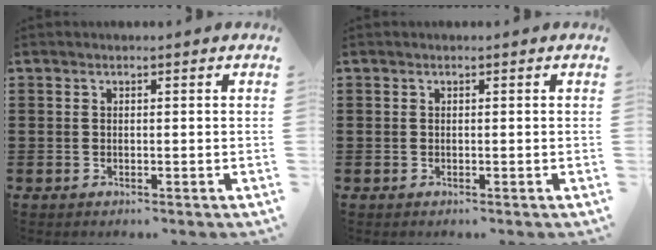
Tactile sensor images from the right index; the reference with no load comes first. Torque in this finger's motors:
{"motor_torque": [0.00, 0.00, 0.00, 0.00]}